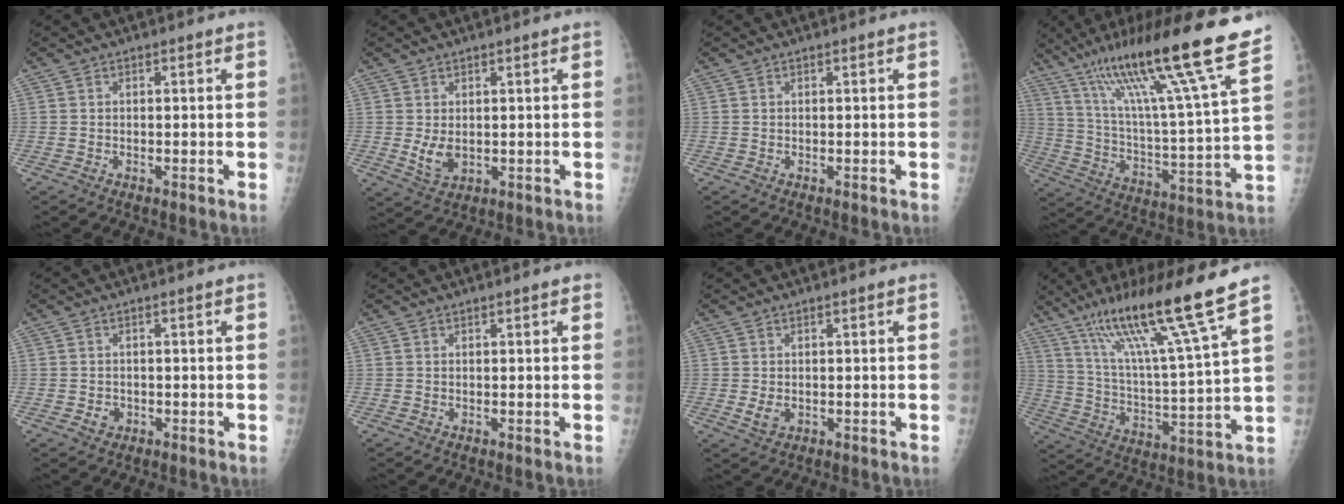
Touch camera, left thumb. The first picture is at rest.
{"total": 4.0, "force": [0.4, 2.4, 3.2], "torque": [-0.049, -0.012, 0.017]}
{"total": 0.0}
{"total": 24.6, "force": [17.3, 0.6, 17.4], "torque": [-0.270, -0.067, 0.290]}
{"total": 1.4, "force": [-0.4, 1.3, 0.6], "torque": [-0.005, 0.004, -0.003]}
{"total": 0.7, "force": [0.5, 0.1, 0.5], "torque": [-0.006, 0.000, 0.005]}
{"total": 2.1, "force": [0.0, 1.4, 1.7], "torque": [-0.025, -0.006, 0.007]}
{"total": 19.3, "force": [13.4, -0.1, 13.9], "torque": [-0.223, -0.064, 0.233]}